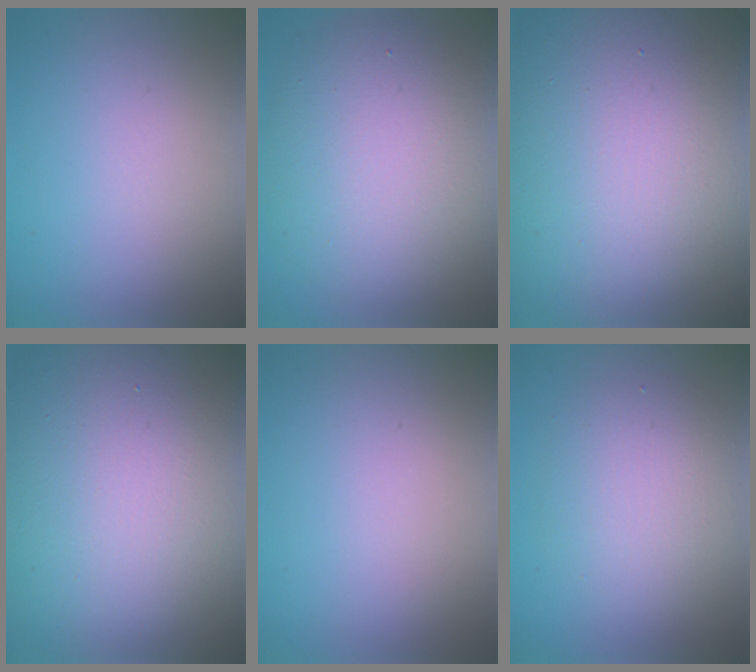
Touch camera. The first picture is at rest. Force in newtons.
{"total": 10.9, "press": 10.8, "slide": 0.7}
{"total": 22.3, "press": 22.3, "slide": 1.1}
{"total": 20.6, "press": 20.6, "slide": 0.9}
{"total": 0.0}
{"total": 4.2, "press": 4.2, "slide": 0.0}